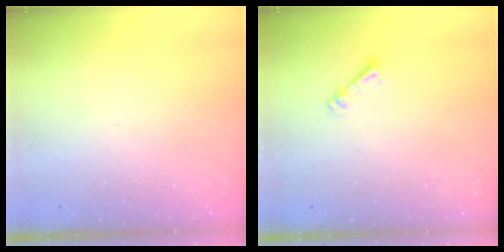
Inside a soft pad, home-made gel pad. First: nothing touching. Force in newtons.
{"total": 2.7, "press": 2.7, "slide": 0.4}